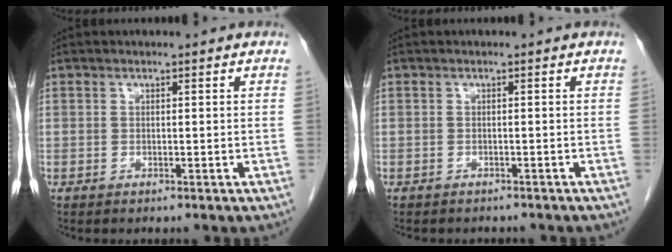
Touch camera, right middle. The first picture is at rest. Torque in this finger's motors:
{"motor_torque": [0.24, -0.13, -0.01, 0.01]}